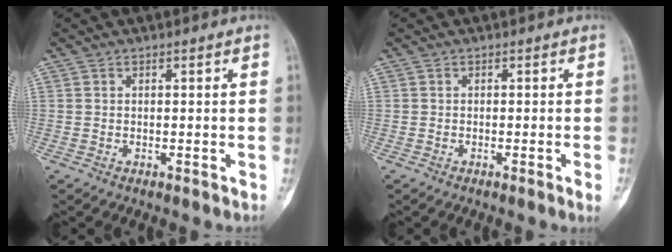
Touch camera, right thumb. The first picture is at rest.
{"total": 1.5, "force": [-0.6, -0.3, 1.3], "torque": [-0.025, -0.004, -0.009]}